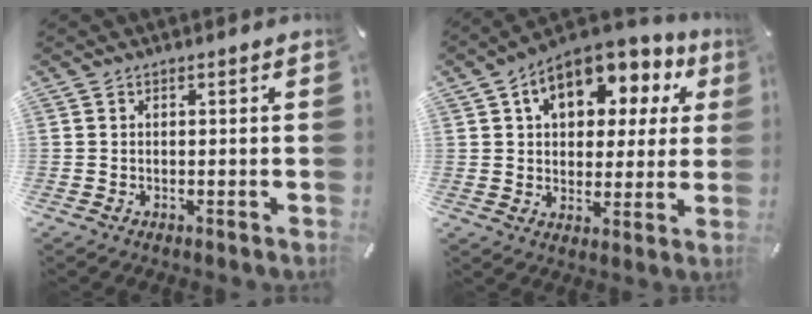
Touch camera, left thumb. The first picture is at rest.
{"total": 12.6, "force": [6.0, 8.4, 7.2], "torque": [-0.112, -0.026, 0.104]}